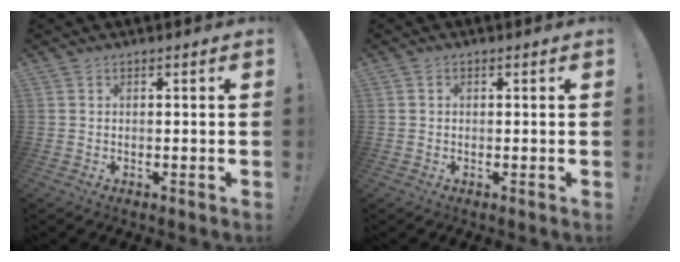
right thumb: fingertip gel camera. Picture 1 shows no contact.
{"total": 0.7, "force": [-0.2, 0.6, 0.2], "torque": [-0.010, 0.005, -0.003]}